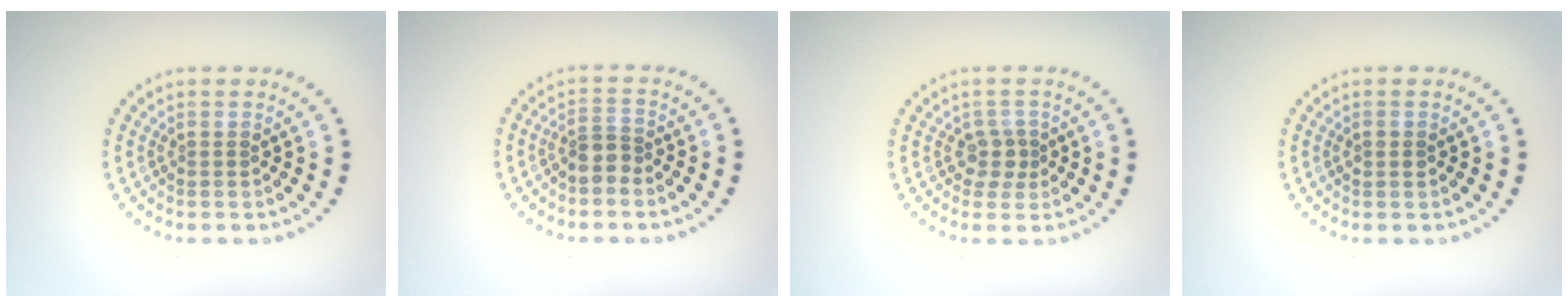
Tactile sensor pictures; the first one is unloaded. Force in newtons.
{"total": 2.1, "press": 1.7, "slide": 1.3}
{"total": 1.8, "press": 1.4, "slide": 1.1}
{"total": 1.0, "press": 1.0, "slide": 0.3}